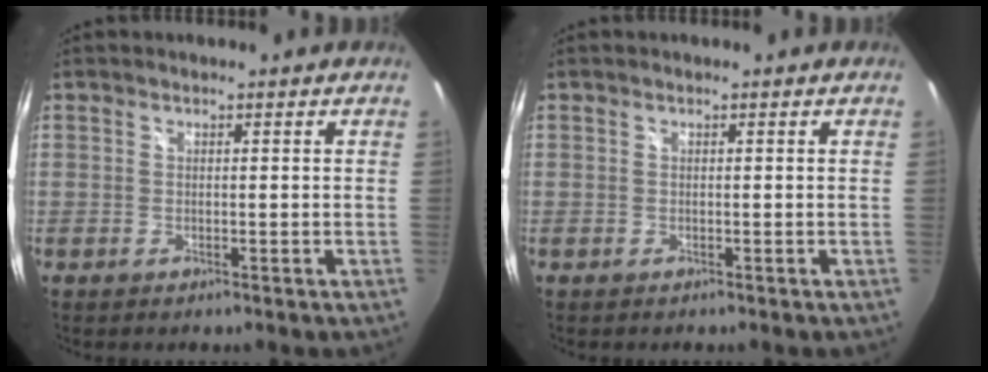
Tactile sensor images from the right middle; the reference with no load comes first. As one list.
[{"total": 0.0}]